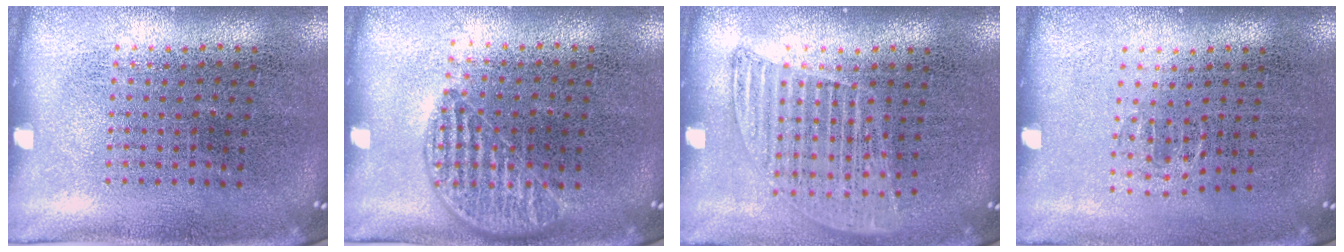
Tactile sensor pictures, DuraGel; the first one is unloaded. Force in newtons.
{"total": 1.0, "press": 0.8, "slide": 0.5}
{"total": 1.2, "press": 1.1, "slide": 0.4}
{"total": 0.5, "press": 0.5, "slide": 0.3}